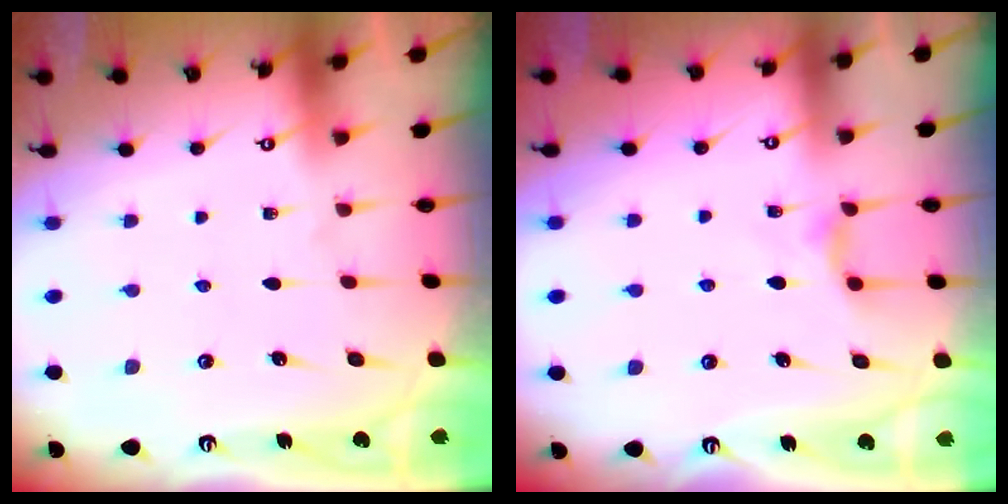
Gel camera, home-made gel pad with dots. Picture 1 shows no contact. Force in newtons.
{"total": 3.7, "press": 3.6, "slide": 0.6}